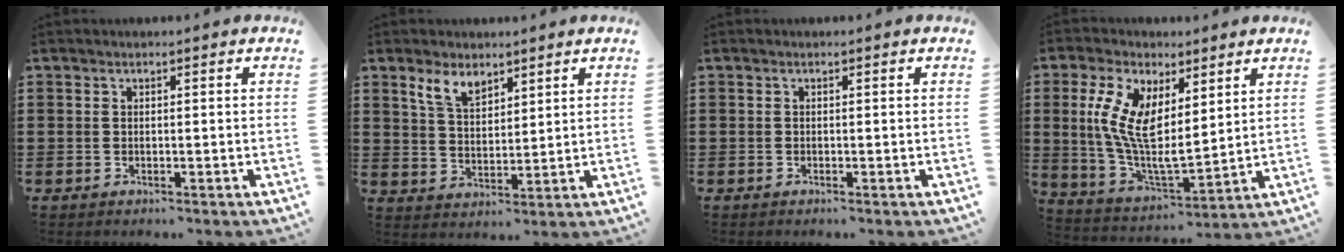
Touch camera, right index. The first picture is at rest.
{"total": 5.3, "force": [3.9, 2.5, 2.7], "torque": [-0.066, 0.003, 0.073]}
{"total": 0.0}
{"total": 9.3, "force": [3.8, 3.9, 7.6], "torque": [-0.164, -0.013, 0.072]}